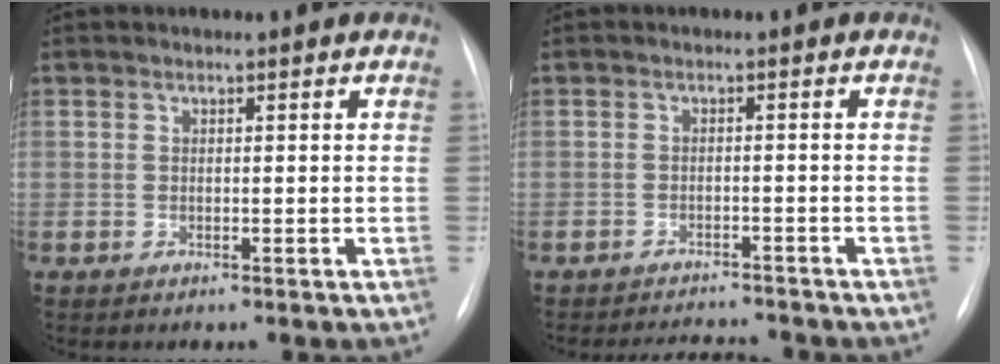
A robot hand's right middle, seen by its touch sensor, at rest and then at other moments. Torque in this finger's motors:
{"motor_torque": [0.02, -0.02, 0.01, 0.00]}